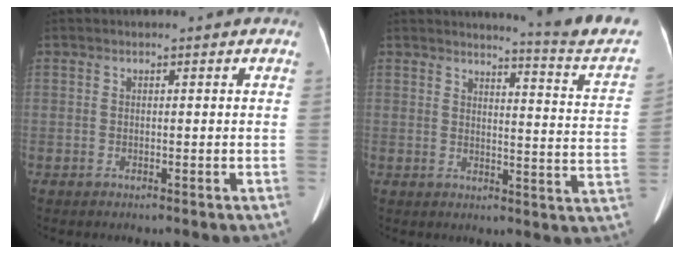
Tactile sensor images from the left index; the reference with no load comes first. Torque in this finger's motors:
{"motor_torque": [0.48, -0.89, 0.15, 0.04]}